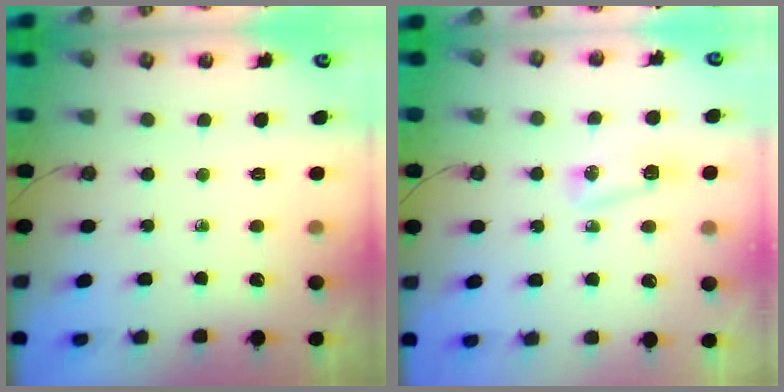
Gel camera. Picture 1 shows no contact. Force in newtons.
{"total": 5.6, "press": 5.6, "slide": 0.7}